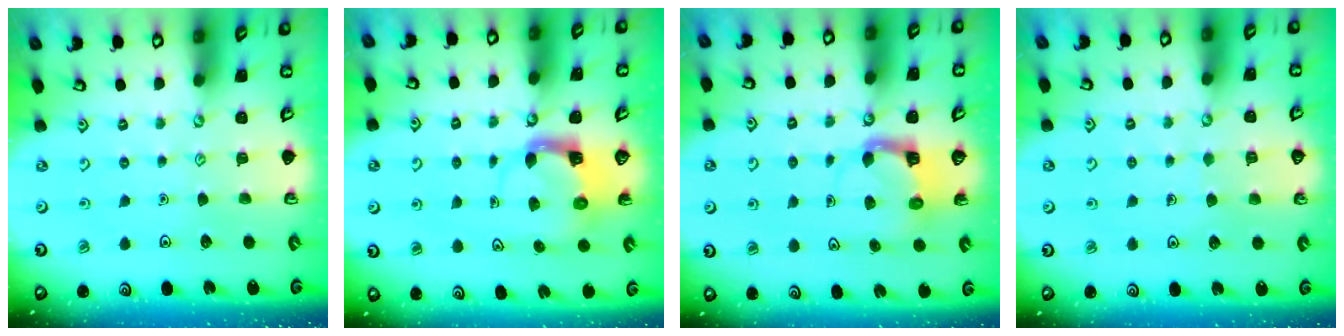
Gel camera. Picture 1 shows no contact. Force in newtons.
{"total": 3.9, "press": 3.9, "slide": 0.7}
{"total": 4.4, "press": 4.4, "slide": 0.2}
{"total": 4.3, "press": 4.3, "slide": 0.3}